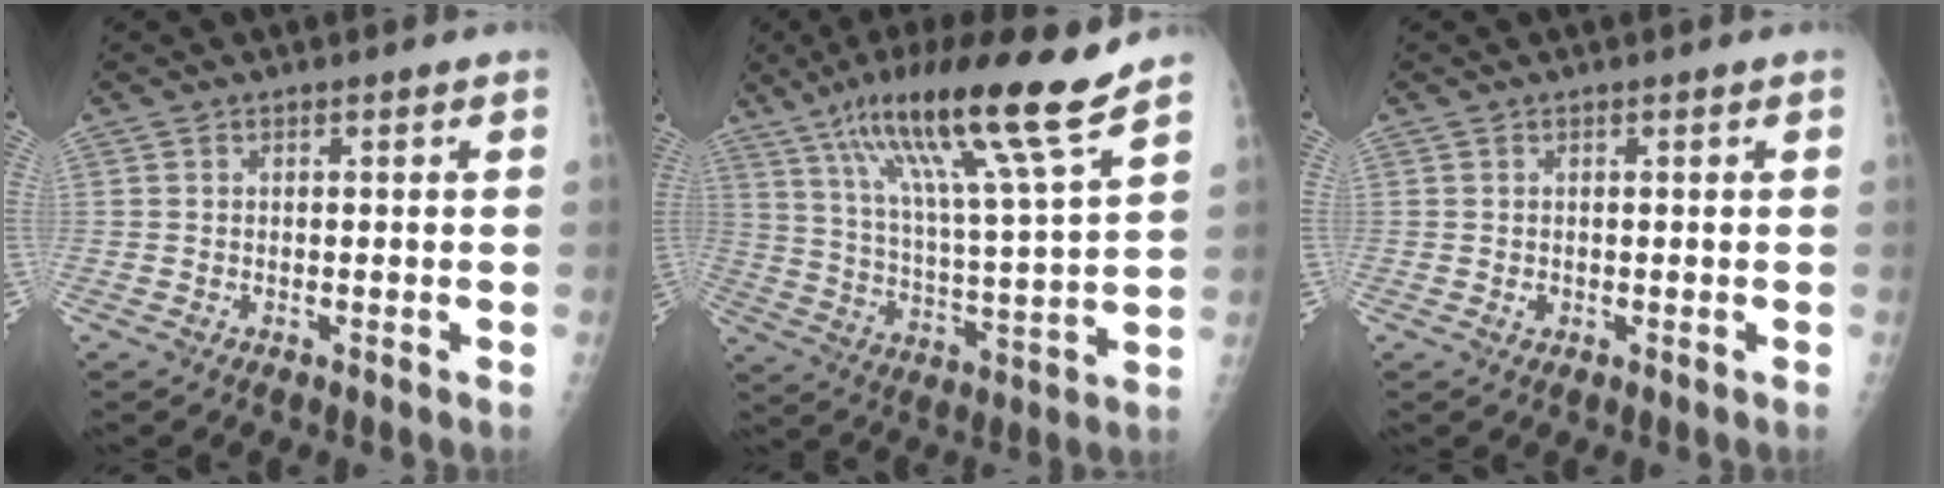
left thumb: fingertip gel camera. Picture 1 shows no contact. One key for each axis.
{"total": 18.9, "fx": 12.8, "fy": 0.3, "fz": 13.8, "tx": -0.225, "ty": -0.056, "tz": 0.217}
{"total": 0.8, "fx": 0.0, "fy": 0.6, "fz": 0.4, "tx": -0.003, "ty": 0.001, "tz": 0.002}